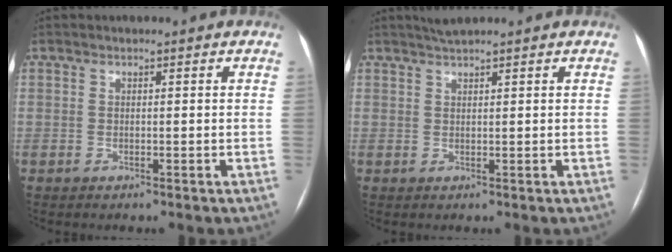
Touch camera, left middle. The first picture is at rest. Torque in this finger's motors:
{"motor_torque": [0.00, 0.00, -0.05, -0.01]}